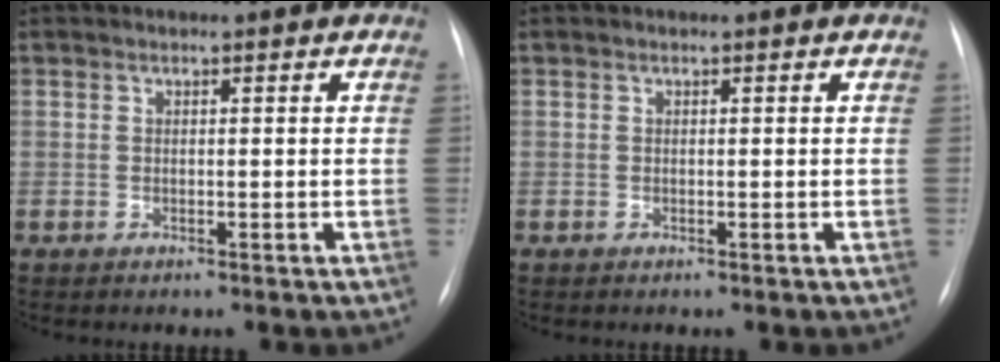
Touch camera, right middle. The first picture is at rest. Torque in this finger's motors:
{"motor_torque": [0.59, -0.67, 0.01, 0.02]}